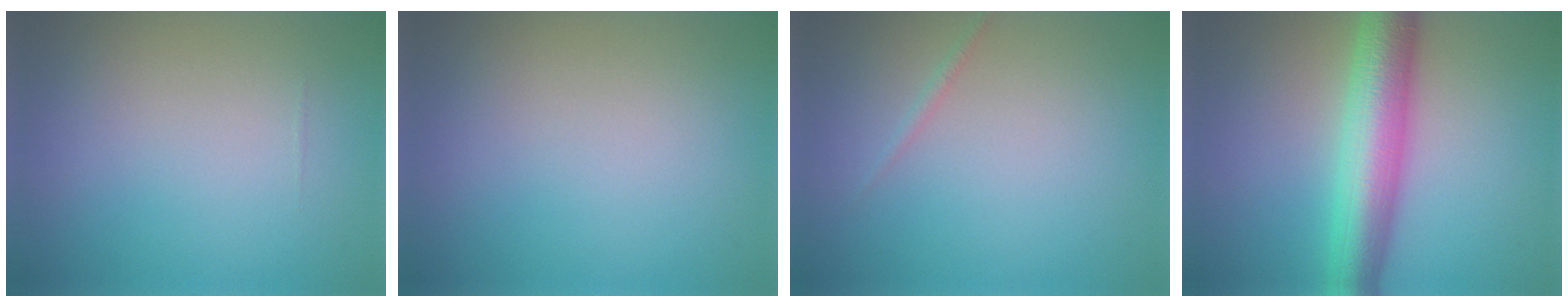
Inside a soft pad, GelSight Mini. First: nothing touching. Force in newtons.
{"total": 0.0}
{"total": 0.6, "press": 0.6, "slide": 0.0}
{"total": 7.9, "press": 7.9, "slide": 0.1}